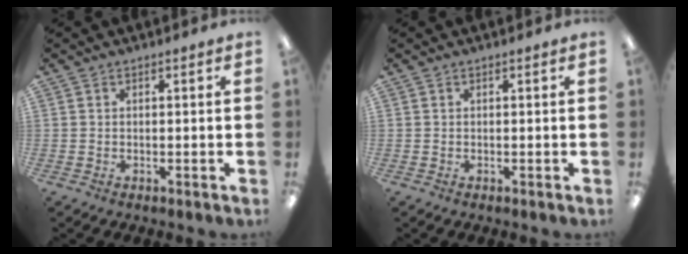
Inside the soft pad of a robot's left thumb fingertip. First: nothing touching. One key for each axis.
{"total": 0.0}